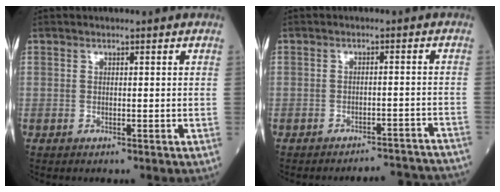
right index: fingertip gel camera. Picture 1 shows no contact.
{"total": 12.9, "force": [-12.8, 0.0, 1.0], "torque": [0.016, 0.019, -0.156]}